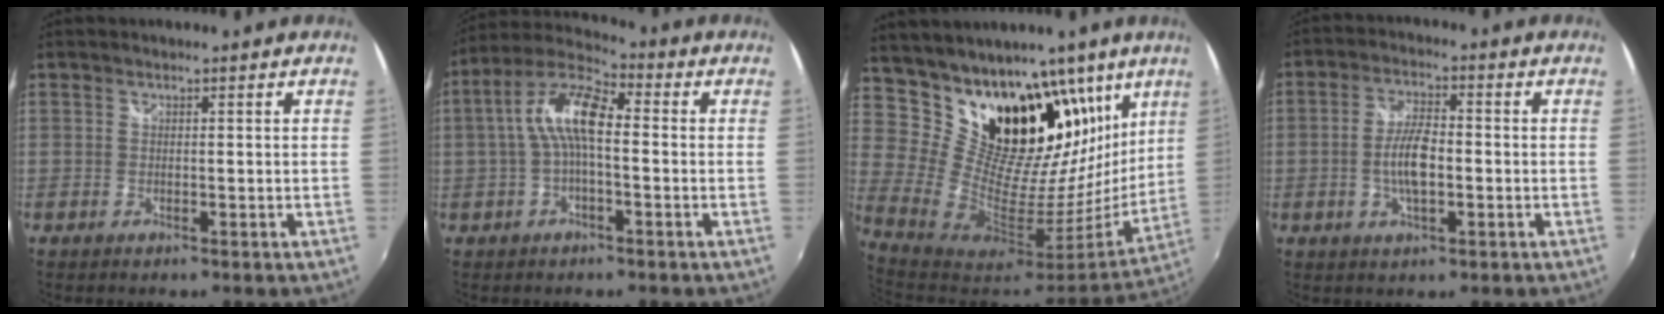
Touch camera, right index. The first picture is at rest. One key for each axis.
{"total": 9.8, "fx": -0.2, "fy": 3.4, "fz": 9.2, "tx": -0.191, "ty": 0.025, "tz": -0.008}
{"total": 25.5, "fx": 16.8, "fy": 15.3, "fz": 11.5, "tx": -0.212, "ty": -0.013, "tz": 0.302}
{"total": 7.0, "fx": -1.4, "fy": 2.6, "fz": 6.3, "tx": -0.125, "ty": 0.003, "tz": -0.027}